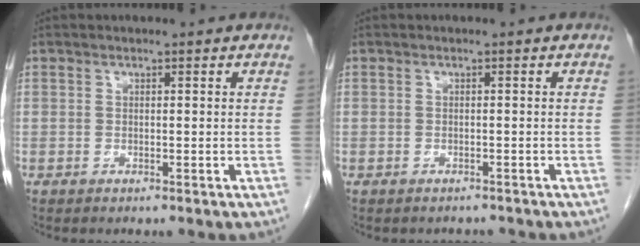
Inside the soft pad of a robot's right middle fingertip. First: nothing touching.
{"total": 1.6, "force": [-1.4, 0.6, -0.2], "torque": [-0.003, -0.002, -0.020]}